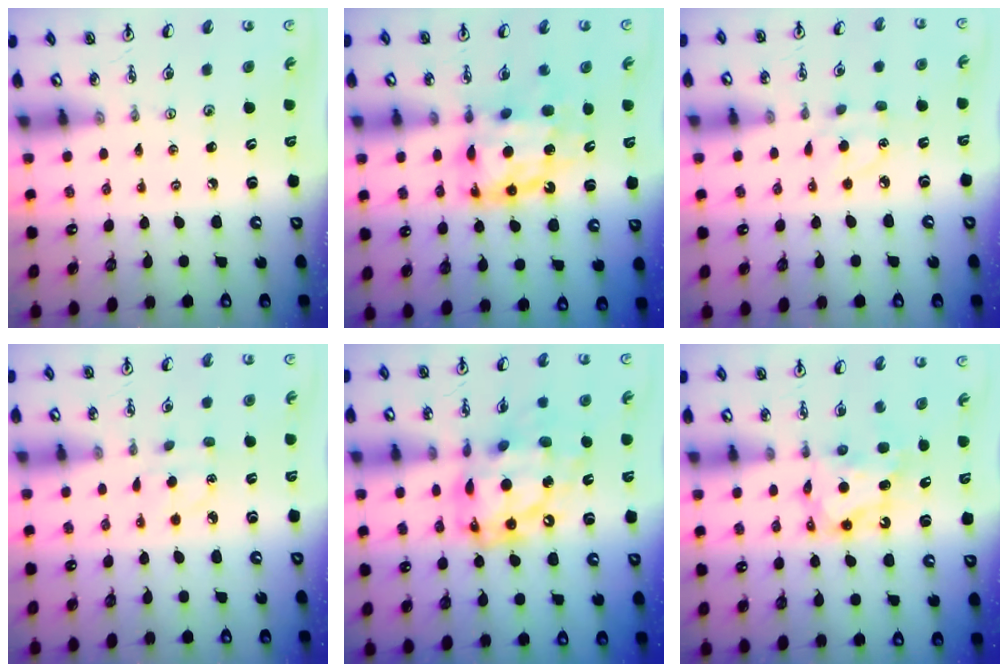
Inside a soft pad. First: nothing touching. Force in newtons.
{"total": 11.5, "press": 11.5, "slide": 1.2}
{"total": 6.3, "press": 6.3, "slide": 0.6}
{"total": 3.8, "press": 3.8, "slide": 0.5}
{"total": 18.5, "press": 18.4, "slide": 1.7}
{"total": 6.9, "press": 6.9, "slide": 0.6}